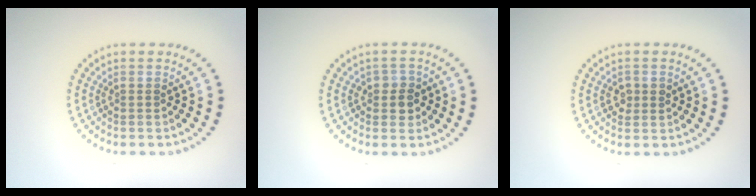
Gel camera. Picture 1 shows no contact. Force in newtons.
{"total": 2.0, "press": 1.9, "slide": 0.7}
{"total": 1.5, "press": 1.5, "slide": 0.2}